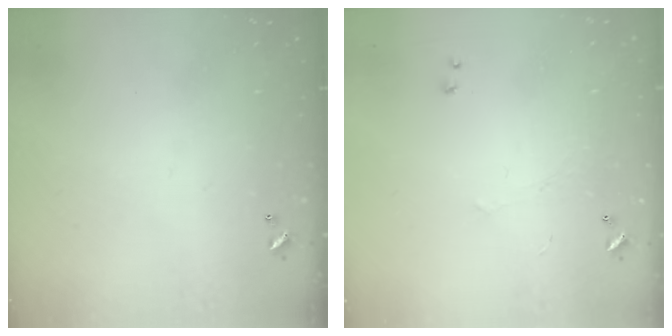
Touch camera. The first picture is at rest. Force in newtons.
{"total": 1.0, "press": 0.9, "slide": 0.5}